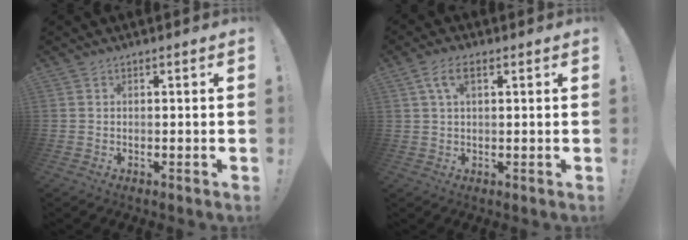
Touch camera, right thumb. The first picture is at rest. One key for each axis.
{"total": 5.6, "fx": 2.0, "fy": 2.4, "fz": 4.6, "tx": -0.086, "ty": 0.006, "tz": 0.038}